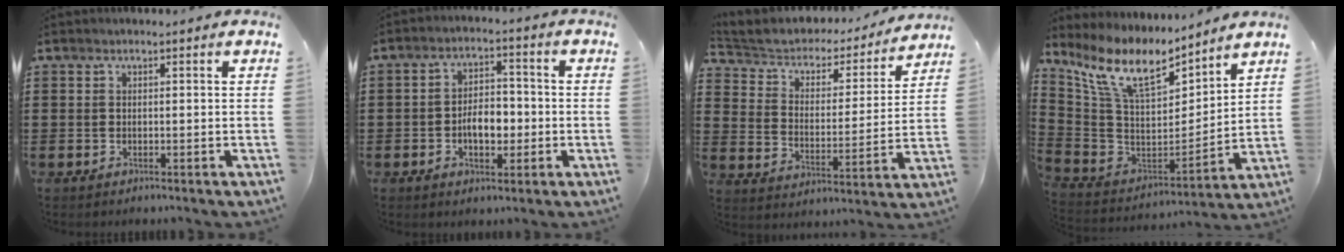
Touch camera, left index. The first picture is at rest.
{"total": 5.4, "force": [-1.2, 3.0, 4.3], "torque": [-0.062, 0.003, -0.027]}
{"total": 4.1, "force": [3.6, 1.9, 0.8], "torque": [-0.043, -0.029, 0.054]}
{"total": 11.5, "force": [8.2, 3.7, 7.1], "torque": [-0.172, -0.043, 0.146]}